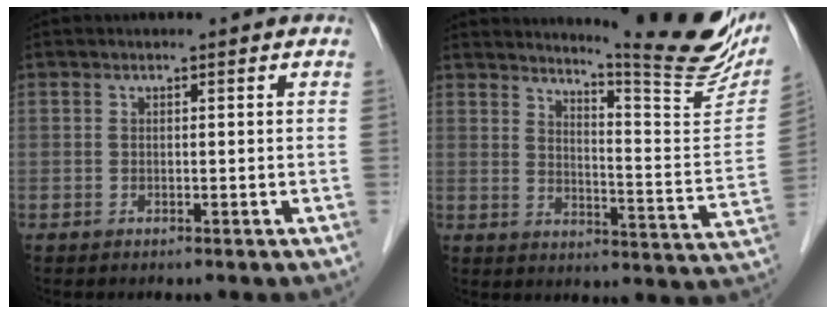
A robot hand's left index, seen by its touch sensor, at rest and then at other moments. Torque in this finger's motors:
{"motor_torque": [0.51, -0.59, 0.16, 0.07]}